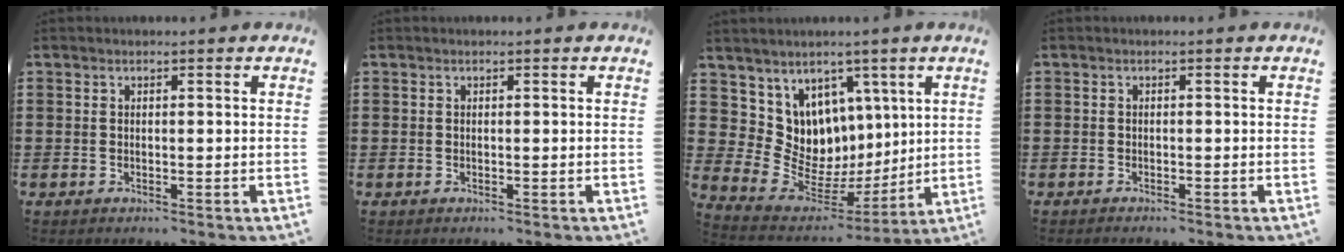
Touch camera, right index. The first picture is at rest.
{"total": 0.0}
{"total": 8.0, "force": [2.6, 7.6, 0.5], "torque": [-0.061, -0.052, 0.057]}
{"total": 0.6, "force": [-0.6, 0.1, 0.0], "torque": [-0.001, 0.000, -0.012]}